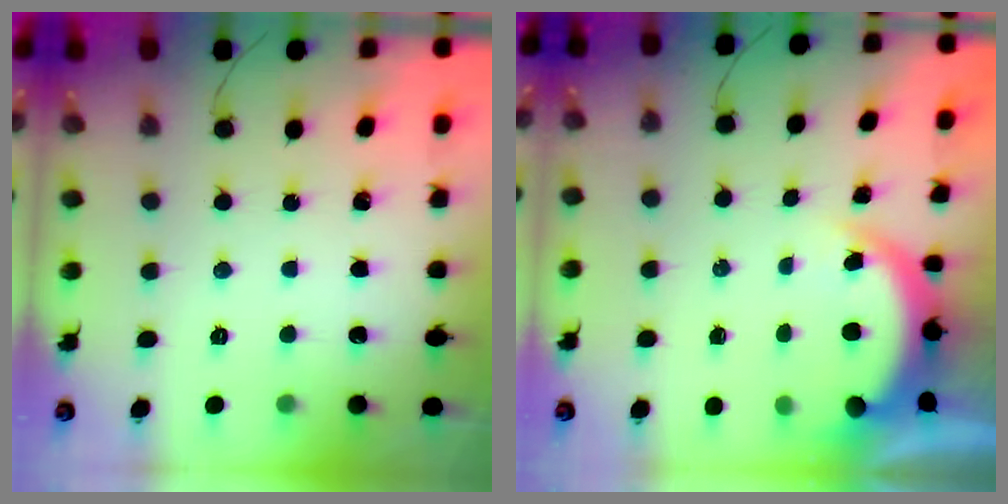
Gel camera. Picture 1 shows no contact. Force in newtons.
{"total": 4.9, "press": 4.8, "slide": 1.0}